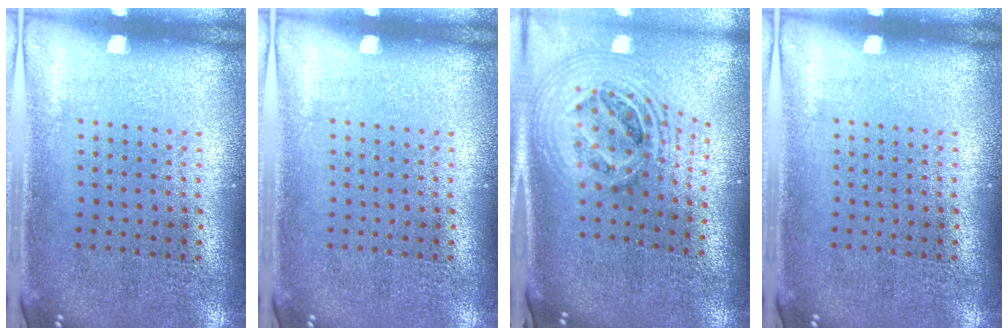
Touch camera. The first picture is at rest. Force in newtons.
{"total": 0.0}
{"total": 2.7, "press": 2.0, "slide": 1.9}
{"total": 0.0}